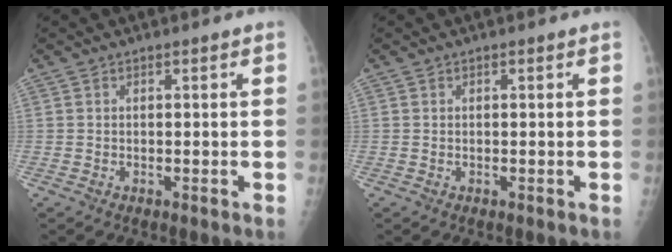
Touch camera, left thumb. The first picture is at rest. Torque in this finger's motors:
{"motor_torque": [0.00, 0.00, 0.00, 0.00, 0.00]}